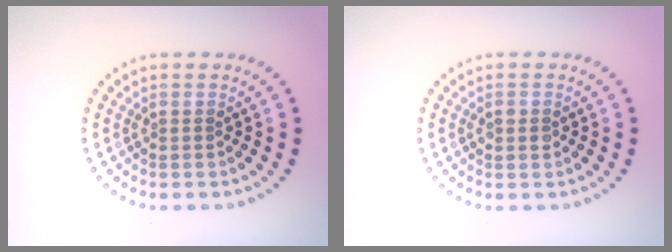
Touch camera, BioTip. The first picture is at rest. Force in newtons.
{"total": 1.4, "press": 1.4, "slide": 0.1}